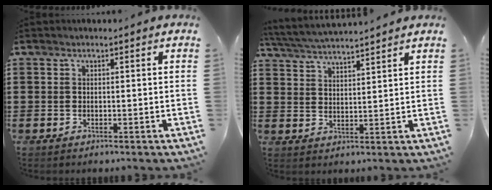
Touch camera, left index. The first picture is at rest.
{"total": 4.1, "force": [4.1, -0.4, 0.7], "torque": [-0.030, -0.020, 0.071]}